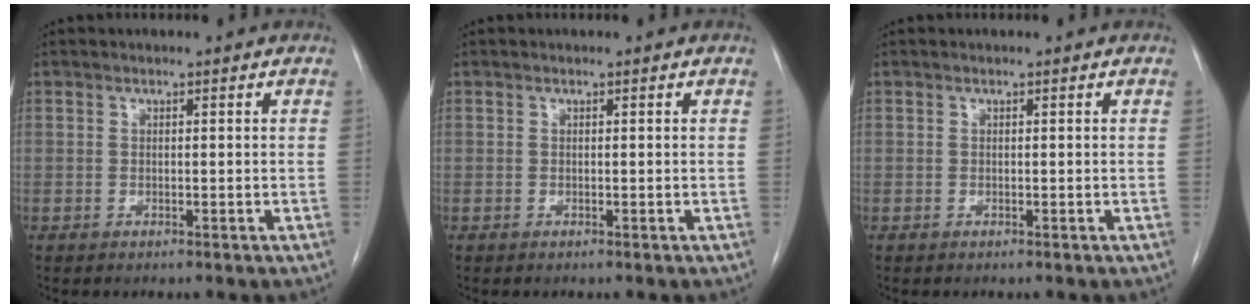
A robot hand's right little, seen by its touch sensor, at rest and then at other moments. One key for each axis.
{"total": 0.0}
{"total": 0.0}